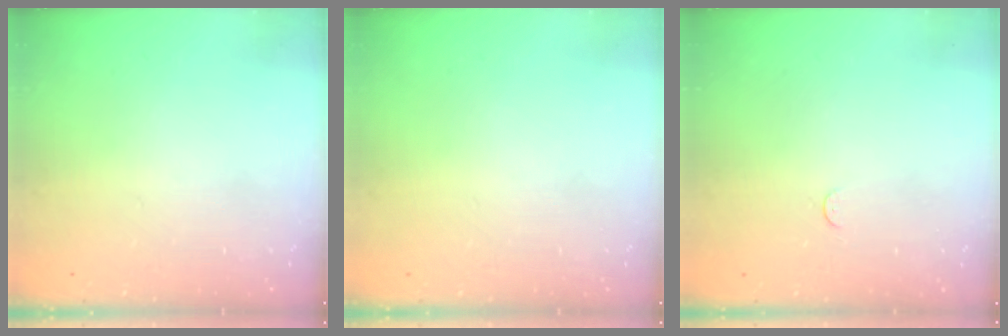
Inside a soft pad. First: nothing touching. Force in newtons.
{"total": 0.0}
{"total": 2.5, "press": 2.5, "slide": 0.3}